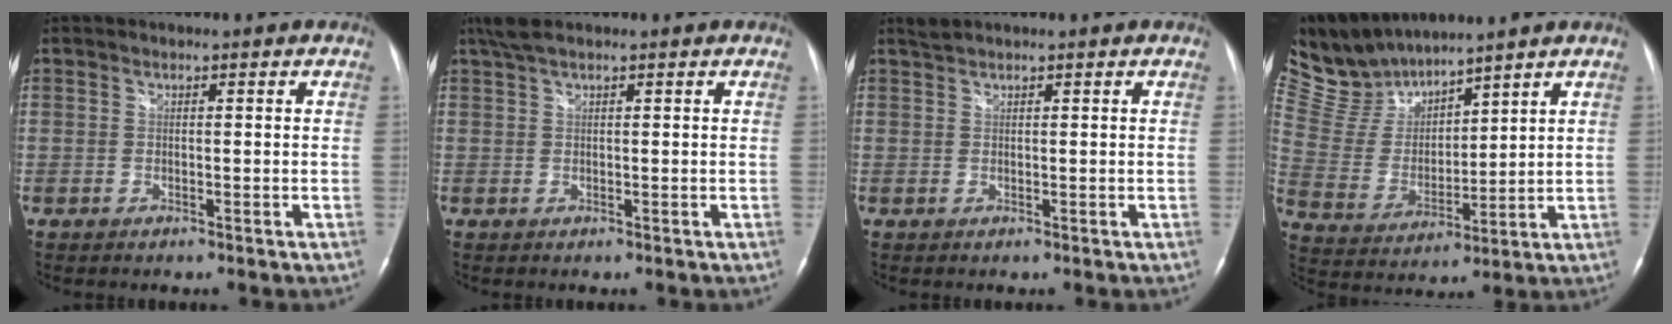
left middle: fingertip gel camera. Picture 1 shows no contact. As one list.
[{"total": 2.8, "force": [2.1, 0.2, 1.8], "torque": [-0.047, 0.019, 0.045]}, {"total": 1.0, "force": [1.0, -0.2, 0.2], "torque": [-0.010, 0.009, 0.026]}, {"total": 9.5, "force": [9.2, 1.6, 1.2], "torque": [-0.049, 0.011, 0.206]}]